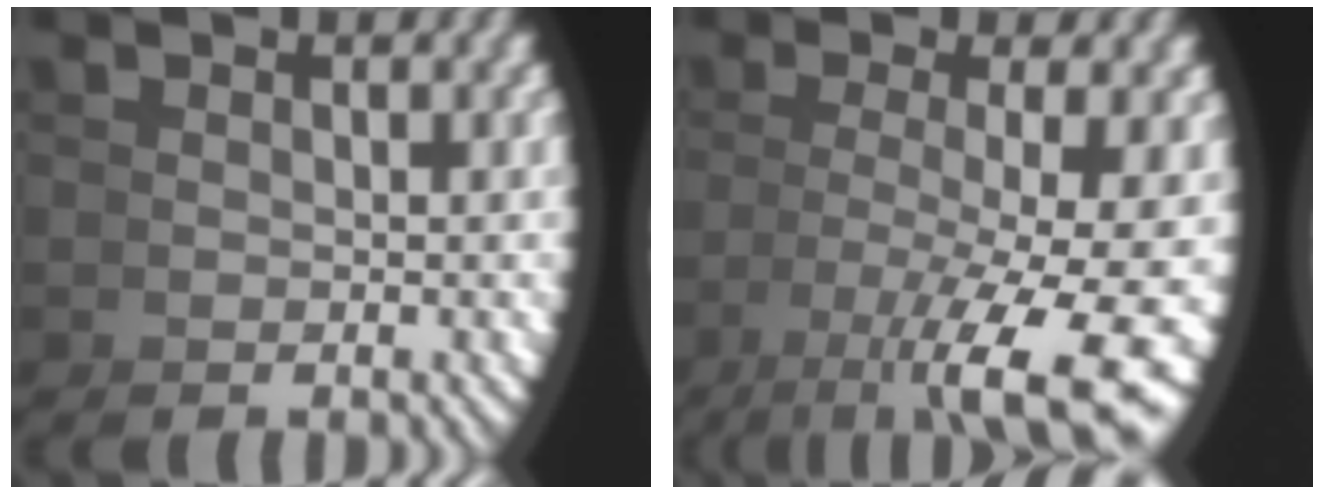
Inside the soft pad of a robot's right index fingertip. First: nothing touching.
{"total": 9.4, "force": [-2.2, 3.6, 8.4], "torque": [-0.128, -0.031, -0.007]}